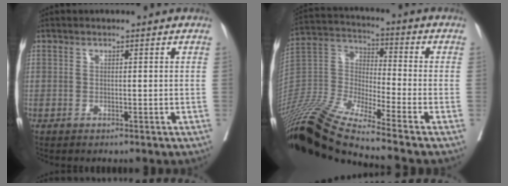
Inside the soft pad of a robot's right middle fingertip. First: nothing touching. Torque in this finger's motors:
{"motor_torque": [-0.65, -1.03, 0.35, 0.20]}